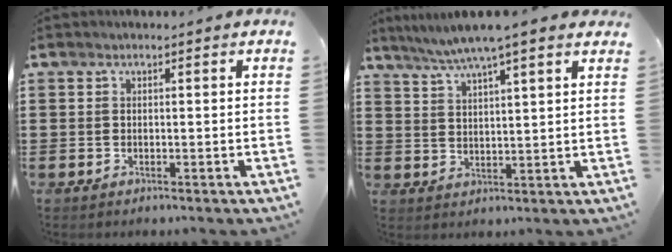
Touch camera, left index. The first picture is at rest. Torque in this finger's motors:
{"motor_torque": [1.26, -0.88, 0.35, 0.17]}